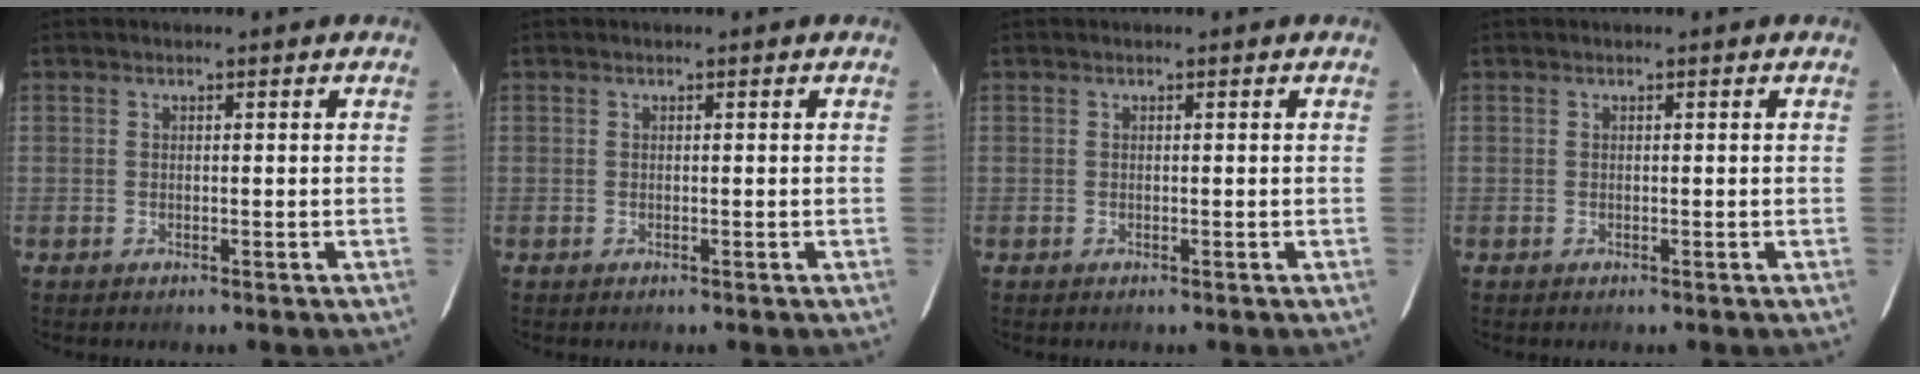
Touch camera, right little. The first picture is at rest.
{"total": 0.0}
{"total": 0.0}
{"total": 0.0}